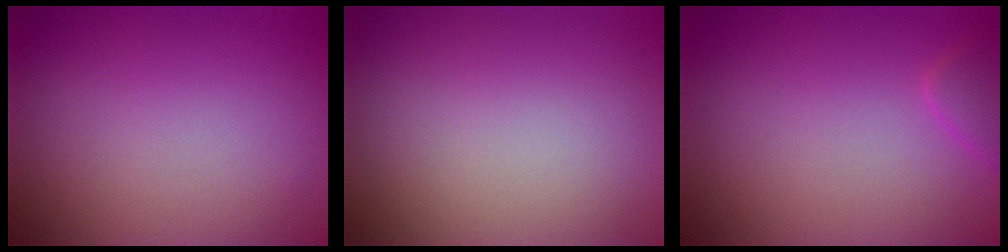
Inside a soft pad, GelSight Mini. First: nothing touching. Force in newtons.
{"total": 0.0}
{"total": 1.4, "press": 1.4, "slide": 0.1}